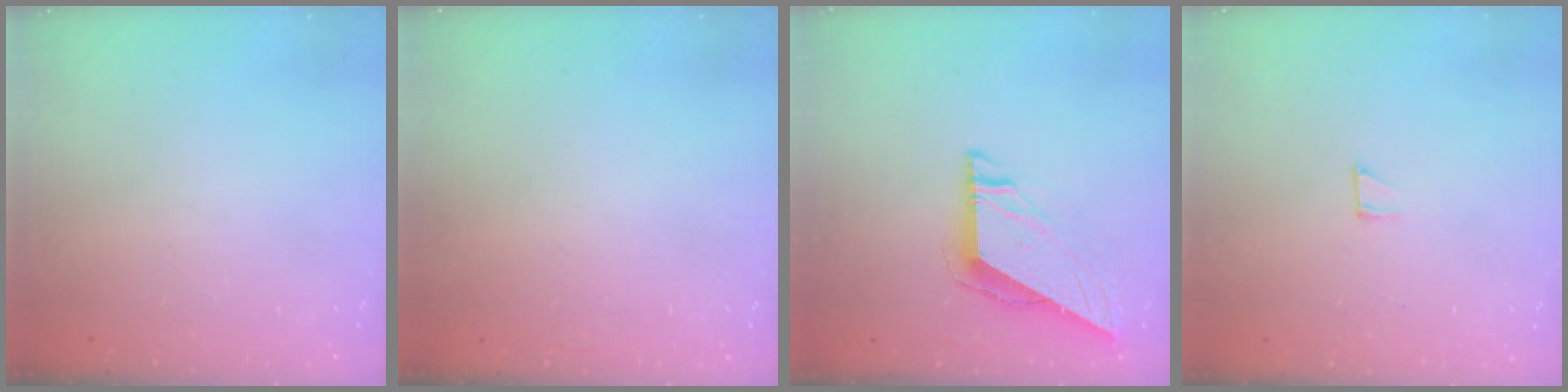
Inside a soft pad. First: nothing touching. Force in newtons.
{"total": 1.4, "press": 1.3, "slide": 0.2}
{"total": 7.3, "press": 7.3, "slide": 0.3}
{"total": 2.5, "press": 2.5, "slide": 0.1}